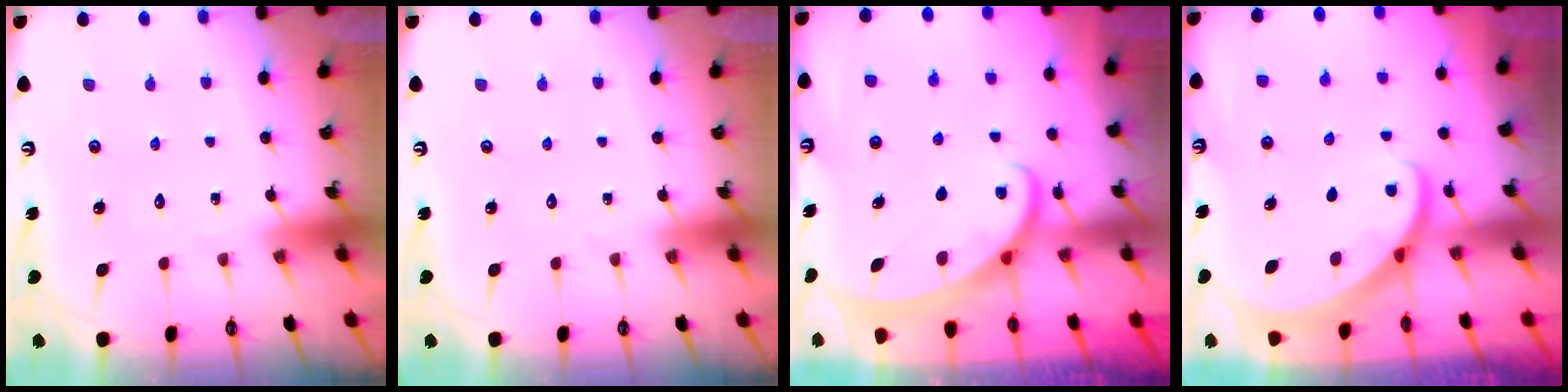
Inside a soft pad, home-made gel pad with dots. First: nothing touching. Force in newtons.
{"total": 0.0}
{"total": 2.5, "press": 2.5, "slide": 0.4}
{"total": 2.8, "press": 2.8, "slide": 0.2}